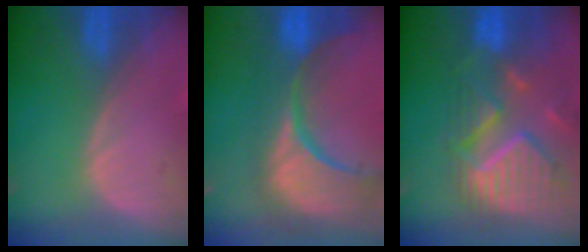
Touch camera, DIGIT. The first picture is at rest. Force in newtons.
{"total": 15.3, "press": 12.2, "slide": 9.3}
{"total": 12.2, "press": 10.6, "slide": 6.0}